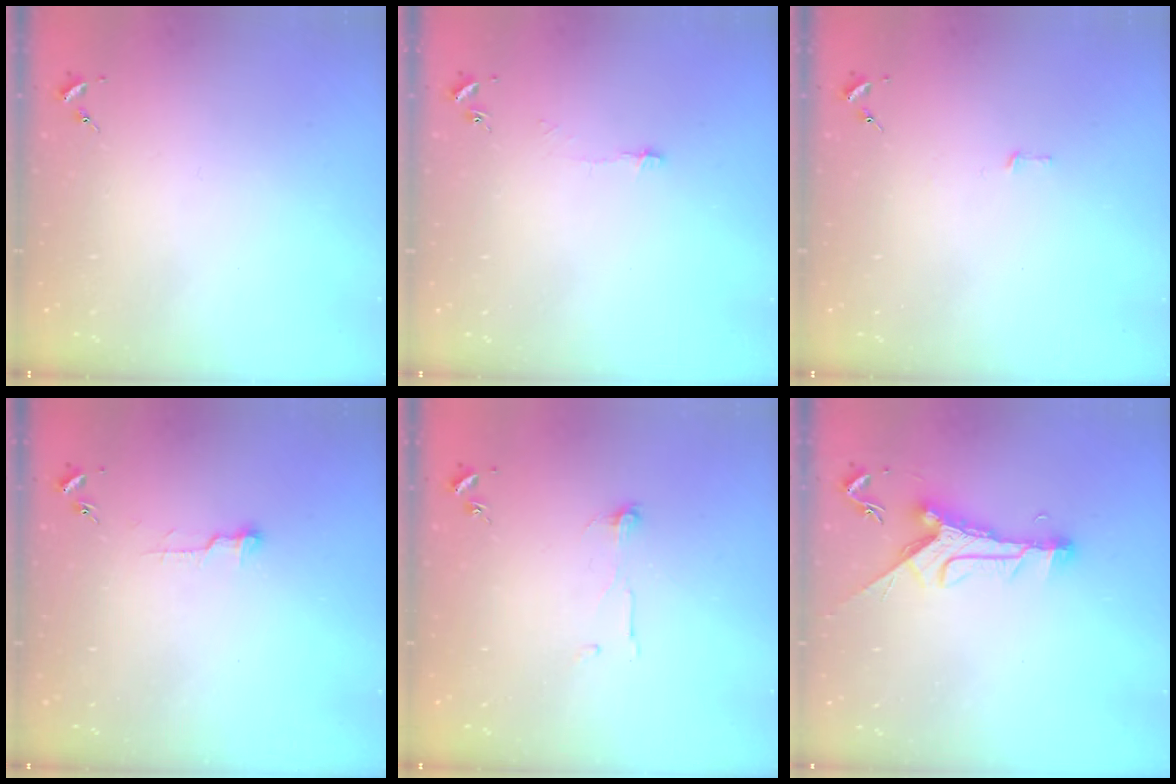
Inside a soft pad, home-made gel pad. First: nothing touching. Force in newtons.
{"total": 3.7, "press": 3.7, "slide": 0.3}
{"total": 2.6, "press": 2.6, "slide": 0.2}
{"total": 6.8, "press": 6.8, "slide": 0.7}
{"total": 3.8, "press": 3.8, "slide": 0.3}
{"total": 10.8, "press": 10.8, "slide": 0.6}